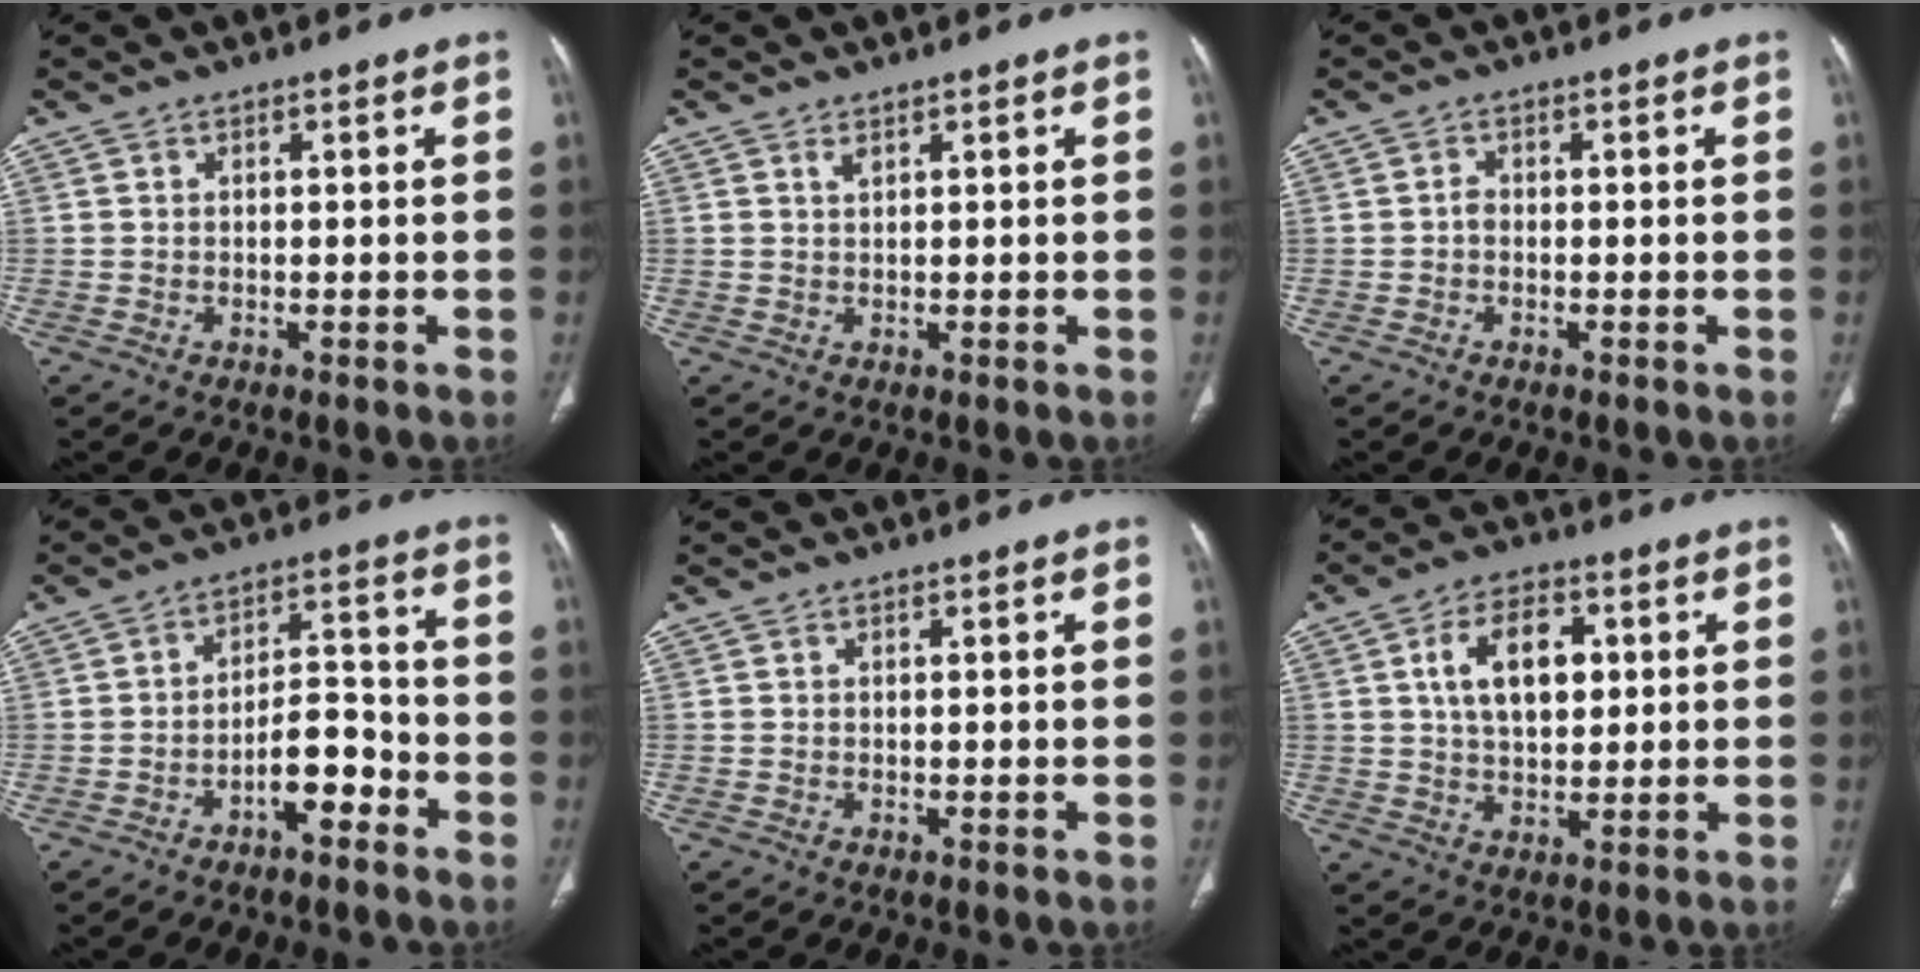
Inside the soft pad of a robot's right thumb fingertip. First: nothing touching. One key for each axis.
{"total": 1.0, "fx": 0.8, "fy": 0.3, "fz": 0.5, "tx": -0.001, "ty": -0.005, "tz": 0.015}
{"total": 1.1, "fx": -0.3, "fy": 0.8, "fz": 0.7, "tx": -0.008, "ty": 0.003, "tz": -0.010}
{"total": 7.4, "fx": -3.9, "fy": 3.3, "fz": 5.3, "tx": -0.072, "ty": 0.045, "tz": -0.065}
{"total": 0.0}
{"total": 10.4, "fx": 2.4, "fy": 6.3, "fz": 7.9, "tx": -0.114, "ty": 0.003, "tz": 0.039}